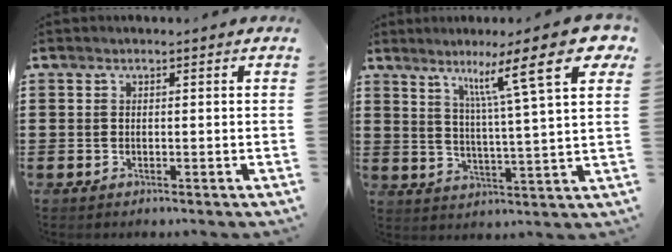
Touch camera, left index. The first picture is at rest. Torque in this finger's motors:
{"motor_torque": [2.14, 0.00, 0.41, 0.21]}